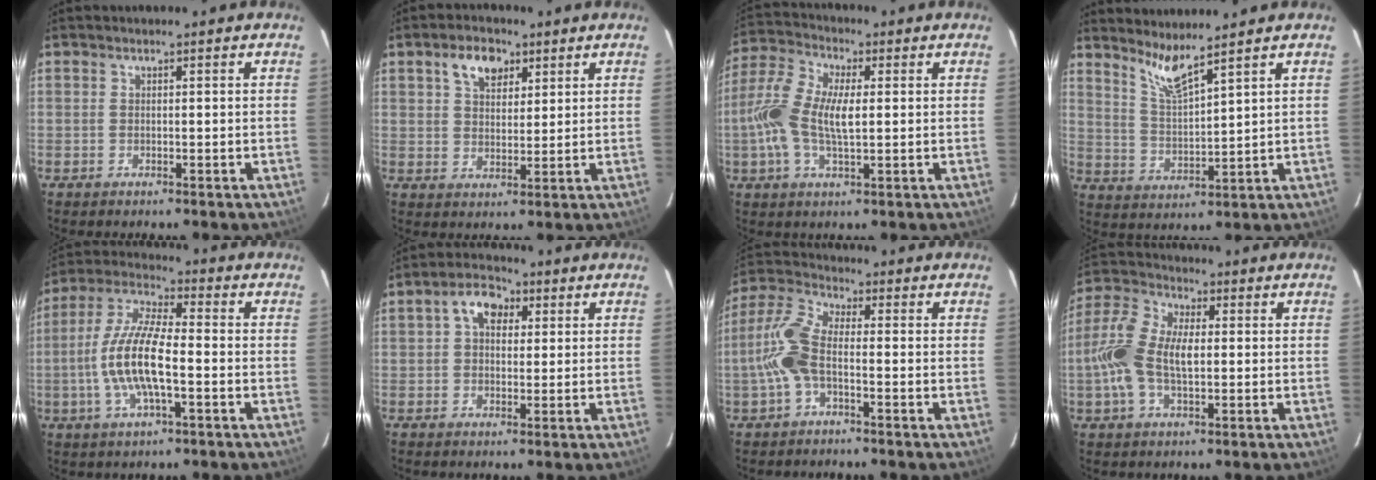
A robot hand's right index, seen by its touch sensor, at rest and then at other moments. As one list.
[{"total": 6.4, "force": [3.4, 3.9, 3.7], "torque": [-0.058, 0.014, 0.060]}, {"total": 11.9, "force": [0.1, 5.1, 10.7], "torque": [-0.230, 0.014, -0.006]}, {"total": 6.4, "force": [5.5, -0.2, 3.4], "torque": [-0.070, -0.011, 0.113]}, {"total": 13.1, "force": [-2.7, 3.9, 12.3], "torque": [-0.254, 0.003, -0.055]}, {"total": 5.9, "force": [1.7, 4.2, 3.7], "torque": [-0.065, 0.022, 0.027]}, {"total": 8.6, "force": [-2.1, 3.5, 7.5], "torque": [-0.178, 0.015, -0.046]}, {"total": 11.8, "force": [-0.6, 6.2, 10.1], "torque": [-0.223, 0.017, -0.014]}]